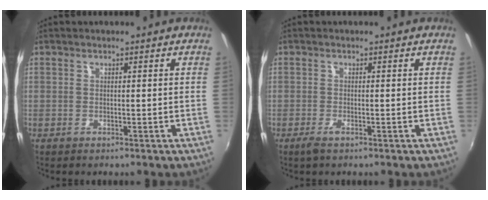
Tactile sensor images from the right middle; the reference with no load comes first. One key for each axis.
{"total": 1.8, "fx": -1.1, "fy": 0.1, "fz": 1.4, "tx": -0.028, "ty": -0.006, "tz": -0.021}